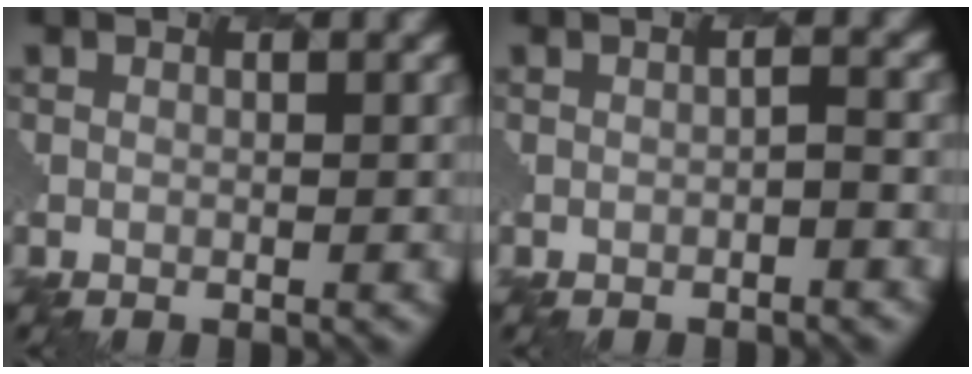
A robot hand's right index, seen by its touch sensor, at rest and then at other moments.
{"total": 0.8, "force": [-0.6, 0.0, 0.6], "torque": [-0.013, 0.008, -0.012]}